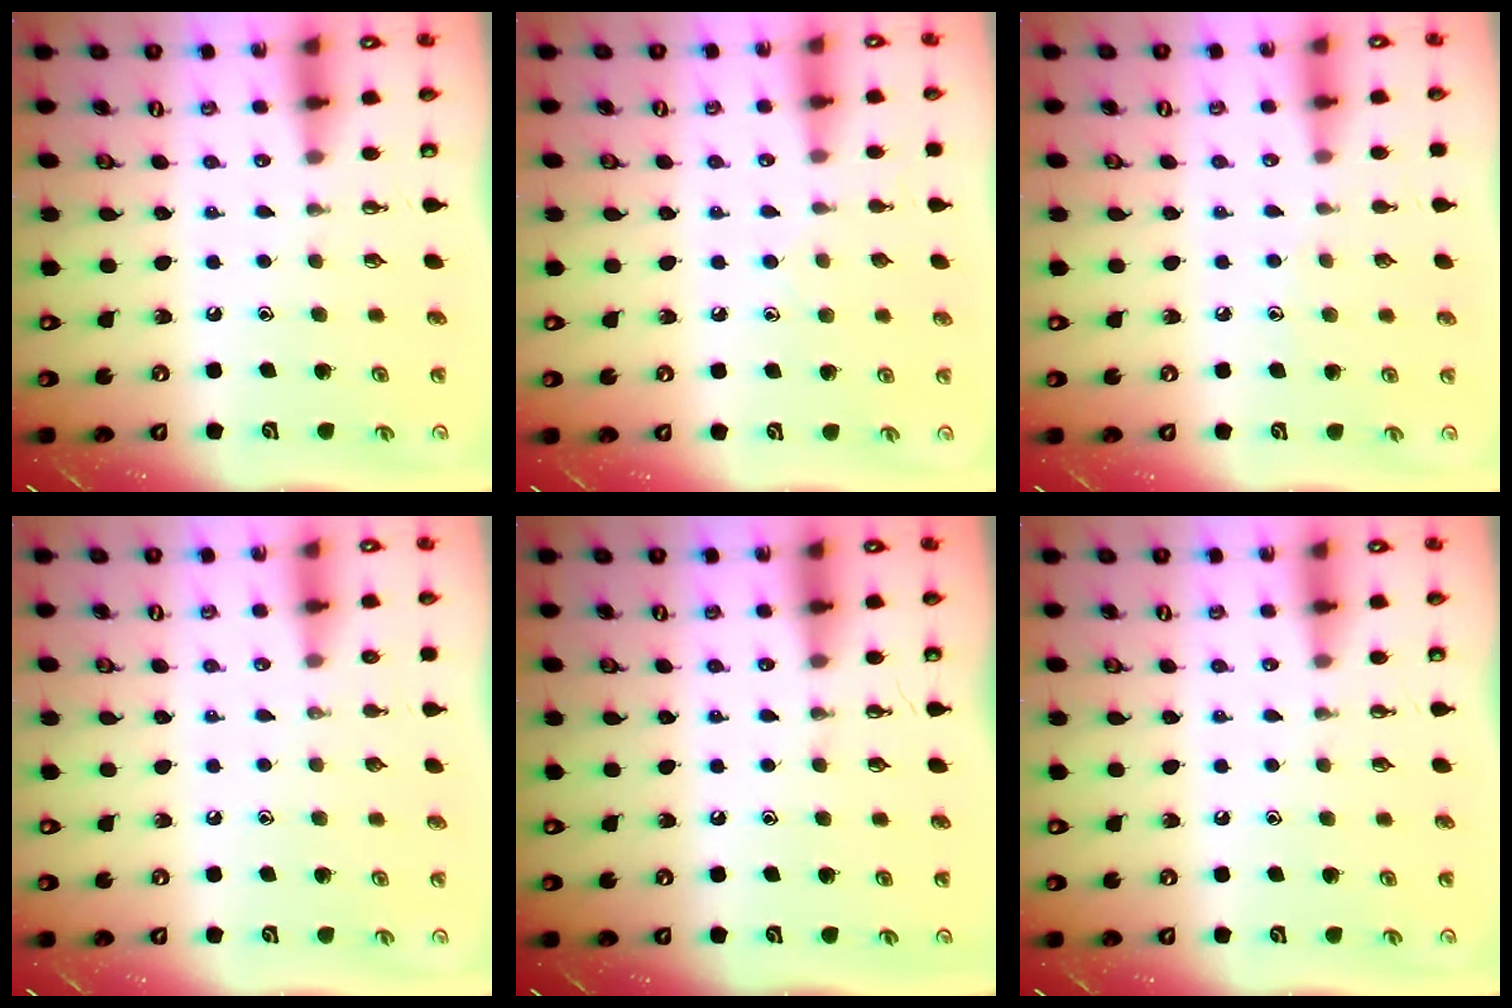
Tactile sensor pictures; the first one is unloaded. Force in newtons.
{"total": 6.5, "press": 6.4, "slide": 0.7}
{"total": 3.3, "press": 3.3, "slide": 0.4}
{"total": 0.0}
{"total": 0.0}
{"total": 0.0}